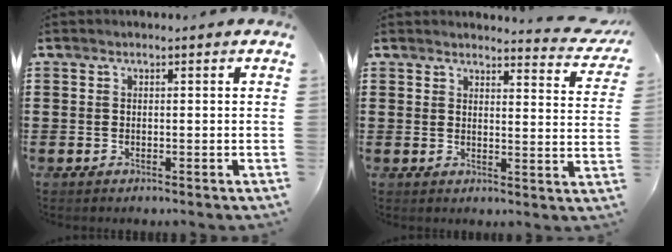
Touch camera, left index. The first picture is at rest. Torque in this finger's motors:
{"motor_torque": [2.14, 0.00, 0.01, 0.00]}